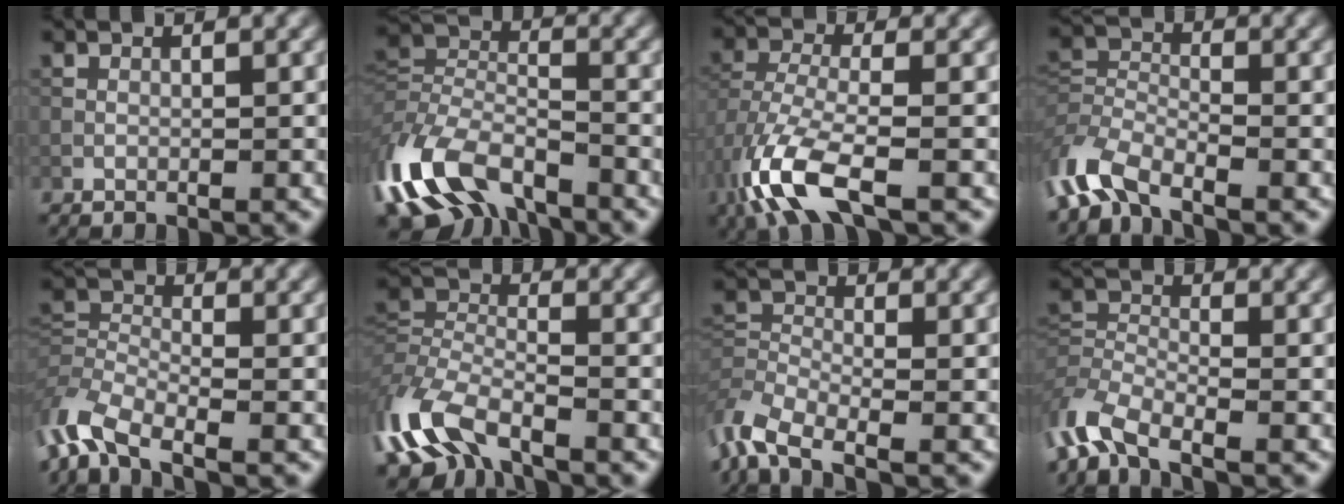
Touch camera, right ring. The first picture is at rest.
{"total": 11.9, "force": [-6.9, 6.5, 7.2], "torque": [-0.152, -0.010, -0.139]}
{"total": 7.6, "force": [-4.0, 3.2, 5.6], "torque": [-0.136, -0.010, -0.089]}
{"total": 5.6, "force": [-4.0, 2.5, 2.9], "torque": [-0.063, -0.005, -0.094]}
{"total": 6.3, "force": [-4.3, 2.8, 3.6], "torque": [-0.076, -0.005, -0.098]}
{"total": 8.4, "force": [-5.2, 4.1, 5.1], "torque": [-0.114, -0.009, -0.112]}
{"total": 5.6, "force": [-3.8, 2.6, 3.2], "torque": [-0.071, -0.006, -0.088]}
{"total": 5.6, "force": [-4.0, 2.5, 3.1], "torque": [-0.066, -0.006, -0.093]}